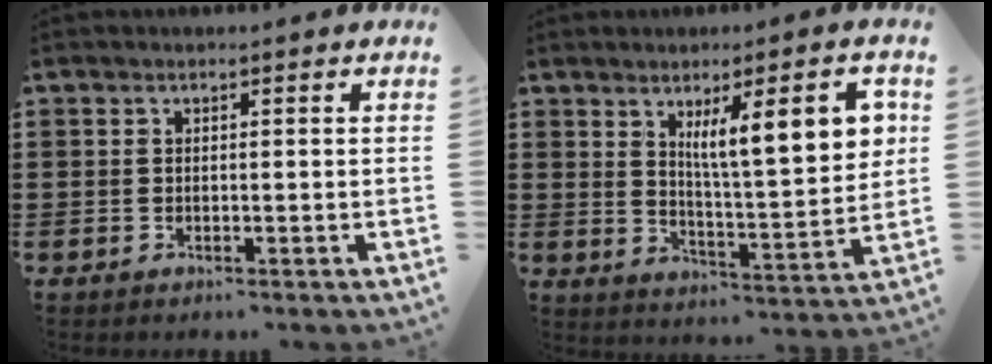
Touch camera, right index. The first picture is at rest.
{"total": 10.4, "force": [4.2, 2.2, 9.3], "torque": [-0.150, -0.009, 0.063]}